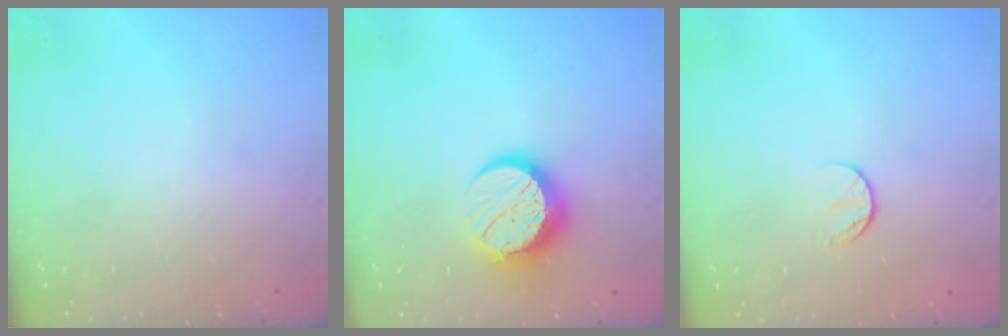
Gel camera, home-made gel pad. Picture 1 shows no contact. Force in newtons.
{"total": 12.7, "press": 12.7, "slide": 0.9}
{"total": 6.8, "press": 6.7, "slide": 0.8}